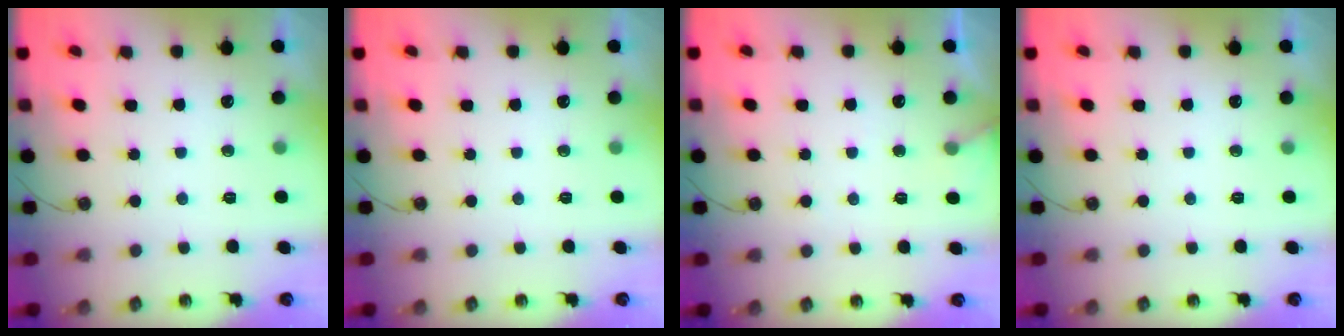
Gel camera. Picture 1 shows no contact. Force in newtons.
{"total": 0.0}
{"total": 6.8, "press": 6.8, "slide": 0.4}
{"total": 0.0}